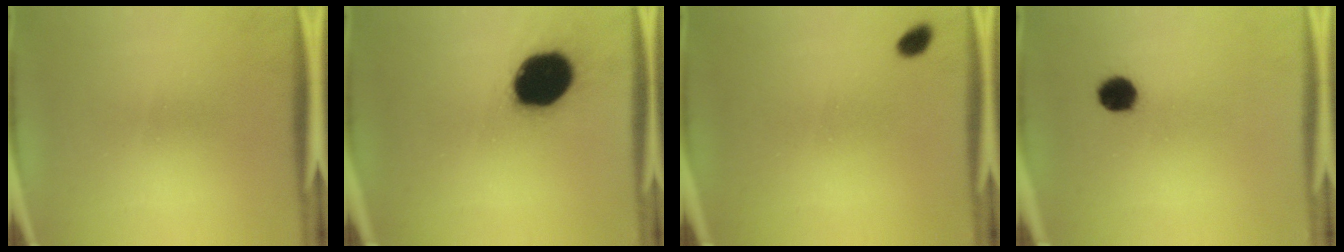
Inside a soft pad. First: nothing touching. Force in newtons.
{"total": 19.9}
{"total": 1.9}
{"total": 4.7}